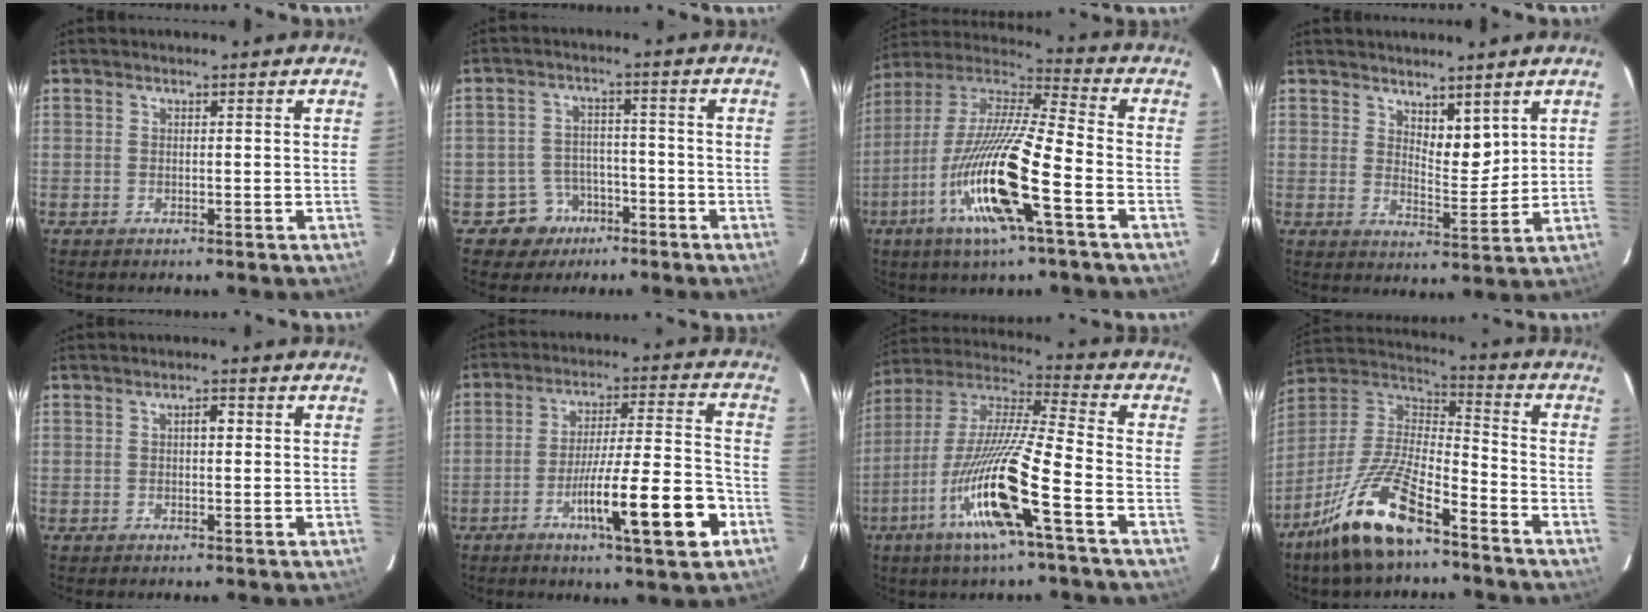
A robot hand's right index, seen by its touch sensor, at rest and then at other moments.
{"total": 5.7, "force": [-3.0, 4.8, 0.0], "torque": [0.009, 0.014, -0.041]}
{"total": 19.1, "force": [-7.0, 1.5, 17.7], "torque": [-0.371, -0.020, -0.136]}
{"total": 4.7, "force": [3.2, 1.8, 3.0], "torque": [-0.050, -0.012, 0.061]}
{"total": 1.7, "force": [0.3, 0.6, 1.5], "torque": [-0.025, 0.006, 0.003]}
{"total": 15.1, "force": [-6.4, 0.7, 13.7], "torque": [-0.223, -0.002, -0.099]}
{"total": 17.8, "force": [-7.3, 0.4, 16.2], "torque": [-0.334, -0.019, -0.142]}
{"total": 16.8, "force": [-11.1, 4.3, 11.8], "torque": [-0.254, -0.003, -0.207]}